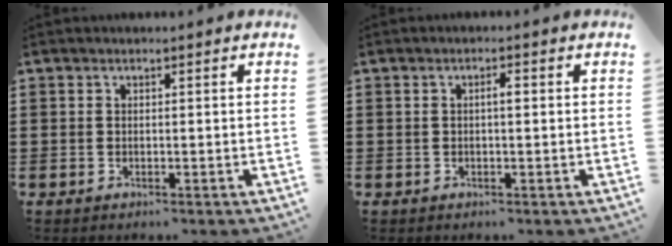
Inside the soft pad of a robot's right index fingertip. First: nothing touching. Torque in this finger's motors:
{"motor_torque": [0.33, -0.39, 0.01, 0.05]}